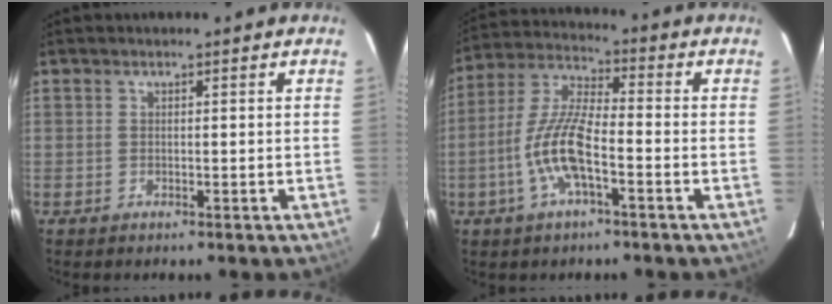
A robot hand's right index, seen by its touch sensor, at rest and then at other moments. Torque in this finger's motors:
{"motor_torque": [1.74, -0.40, 0.85, 0.11]}